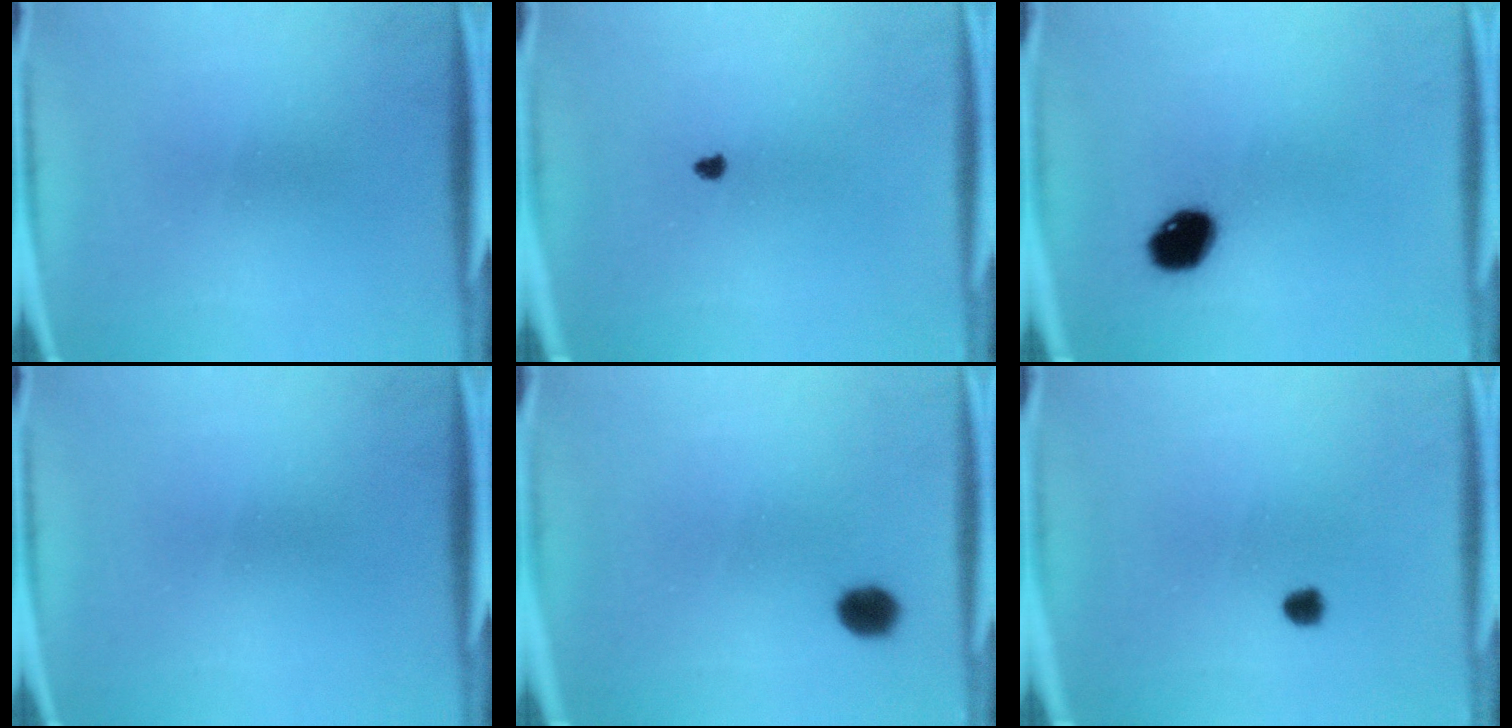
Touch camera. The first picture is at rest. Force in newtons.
{"total": 1.0}
{"total": 7.7}
{"total": 0.0}
{"total": 3.5}
{"total": 2.3}